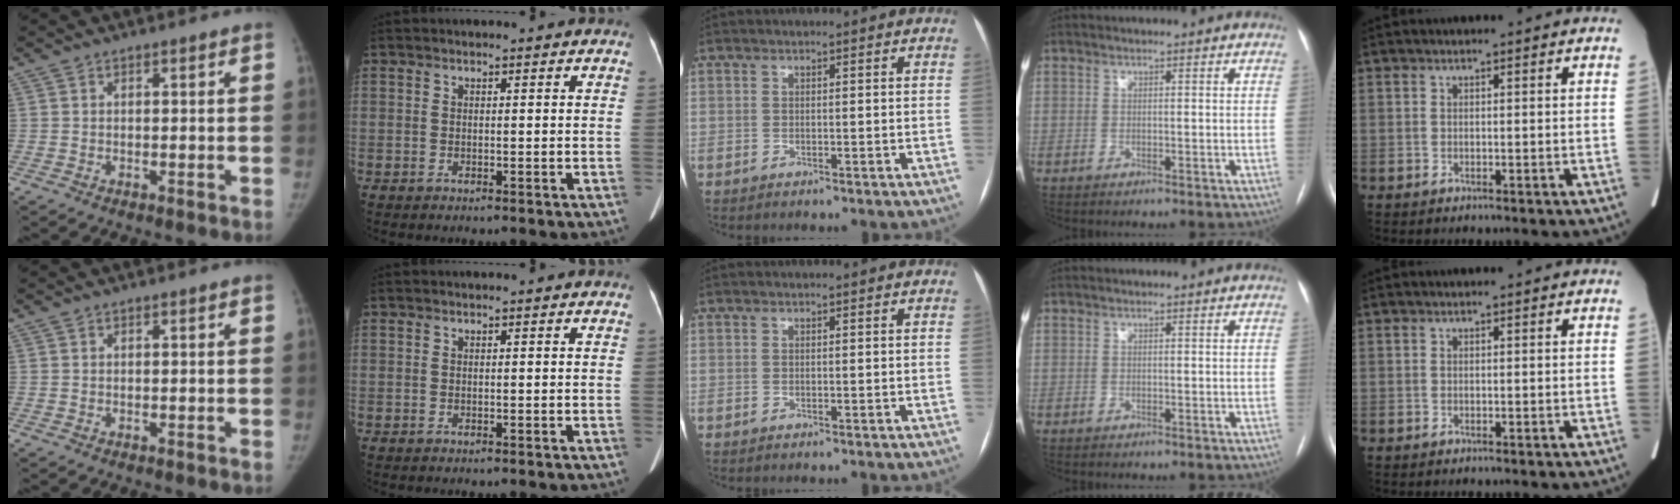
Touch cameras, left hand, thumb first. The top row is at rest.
{}